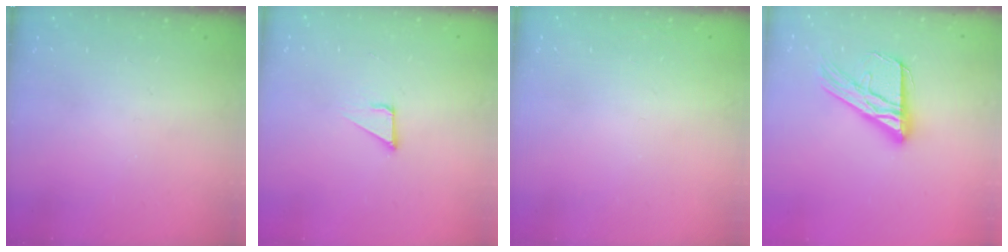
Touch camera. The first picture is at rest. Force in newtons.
{"total": 3.2, "press": 3.2, "slide": 0.2}
{"total": 1.5, "press": 1.5, "slide": 0.1}
{"total": 17.1, "press": 17.0, "slide": 1.7}